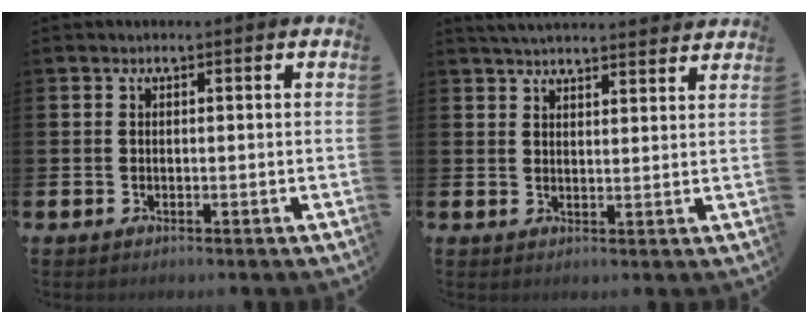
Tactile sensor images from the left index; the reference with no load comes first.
{"total": 4.0, "force": [4.0, 0.1, 0.5], "torque": [-0.025, -0.017, 0.074]}